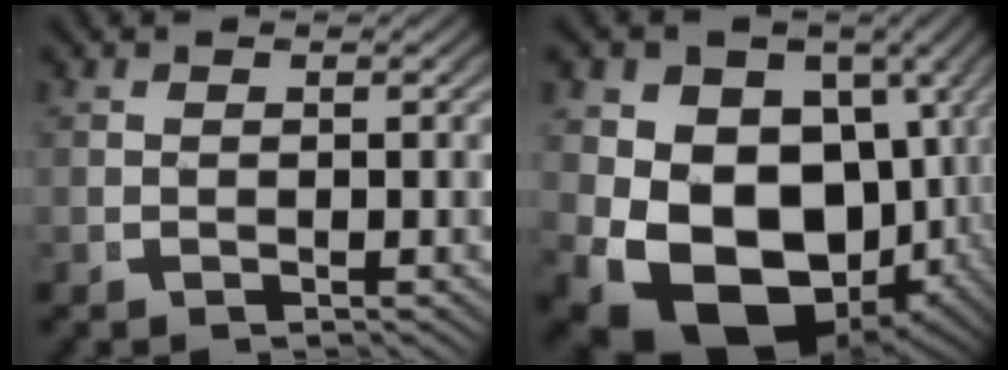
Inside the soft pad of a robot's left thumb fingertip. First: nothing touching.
{"total": 20.5, "force": [-3.4, 15.1, 13.6], "torque": [-0.269, -0.095, -0.024]}